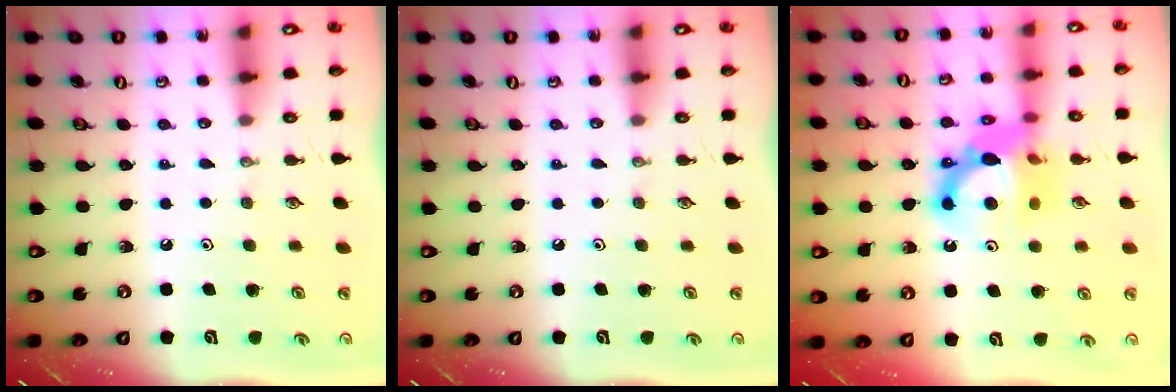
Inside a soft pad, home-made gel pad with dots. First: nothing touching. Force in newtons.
{"total": 0.0}
{"total": 13.2, "press": 13.2, "slide": 1.4}